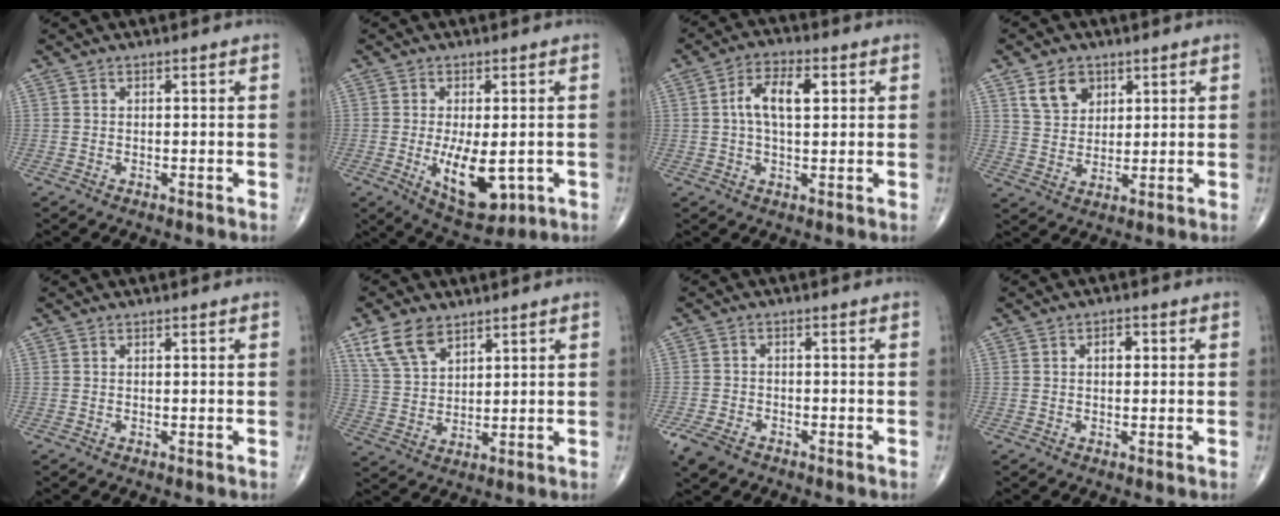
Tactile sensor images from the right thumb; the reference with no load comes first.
{"total": 10.6, "force": [-2.0, 4.8, 9.2], "torque": [-0.132, -0.018, -0.016]}
{"total": 7.8, "force": [1.6, 3.8, 6.6], "torque": [-0.122, 0.014, 0.025]}
{"total": 6.7, "force": [3.5, 4.8, 3.2], "torque": [-0.036, -0.019, 0.068]}
{"total": 0.0}
{"total": 8.5, "force": [5.4, 4.7, 4.6], "torque": [-0.079, -0.019, 0.114]}
{"total": 5.3, "force": [-3.5, 3.0, 2.6], "torque": [-0.059, 0.005, -0.064]}
{"total": 2.3, "force": [0.5, 1.4, 1.8], "torque": [-0.023, 0.007, 0.005]}